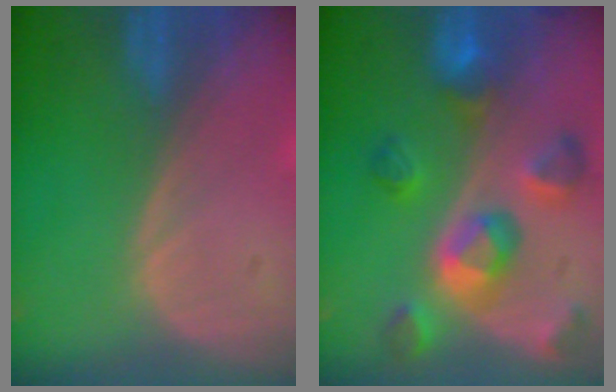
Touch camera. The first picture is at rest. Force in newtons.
{"total": 9.8, "press": 8.8, "slide": 4.4}